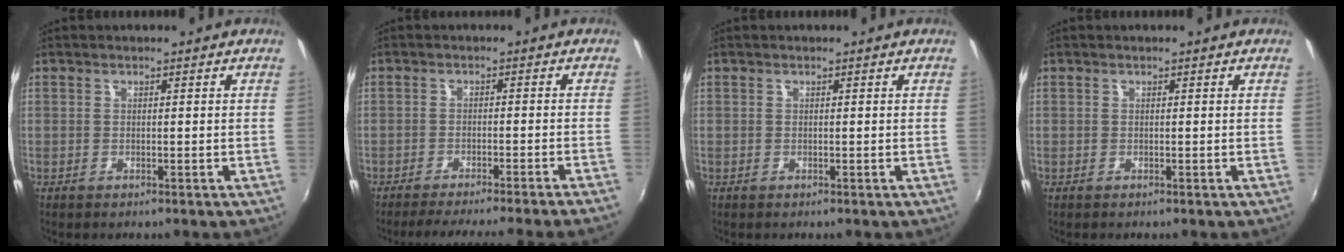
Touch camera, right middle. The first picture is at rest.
{"total": 10.5, "force": [-9.3, -2.0, 4.4], "torque": [-0.083, -0.015, -0.130]}
{"total": 0.0}
{"total": 0.0}